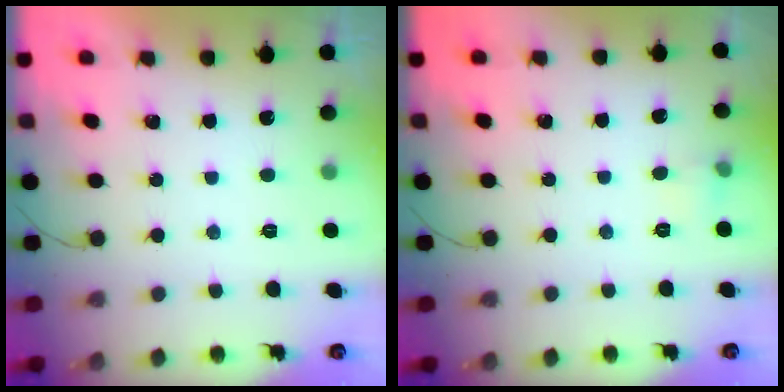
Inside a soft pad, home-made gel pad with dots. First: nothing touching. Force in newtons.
{"total": 4.3, "press": 4.1, "slide": 1.4}